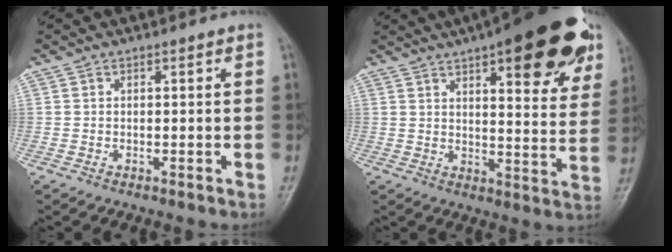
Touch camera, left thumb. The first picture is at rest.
{"total": 23.5, "force": [13.2, 7.6, 17.8], "torque": [-0.200, -0.030, 0.171]}